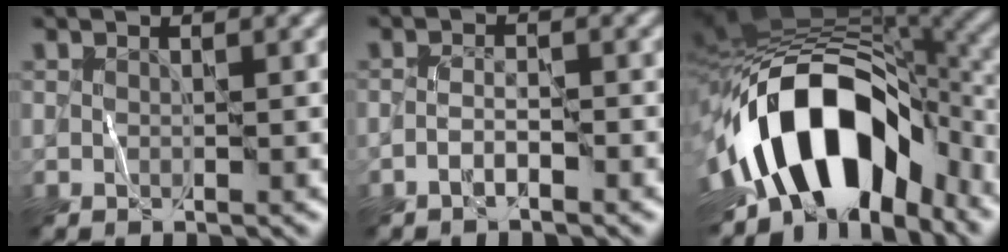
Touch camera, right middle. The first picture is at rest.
{"total": 1.2, "force": [-1.0, 0.1, 0.8], "torque": [-0.015, 0.005, -0.023]}
{"total": 15.0, "force": [-5.0, 9.0, 10.9], "torque": [-0.178, 0.007, -0.085]}